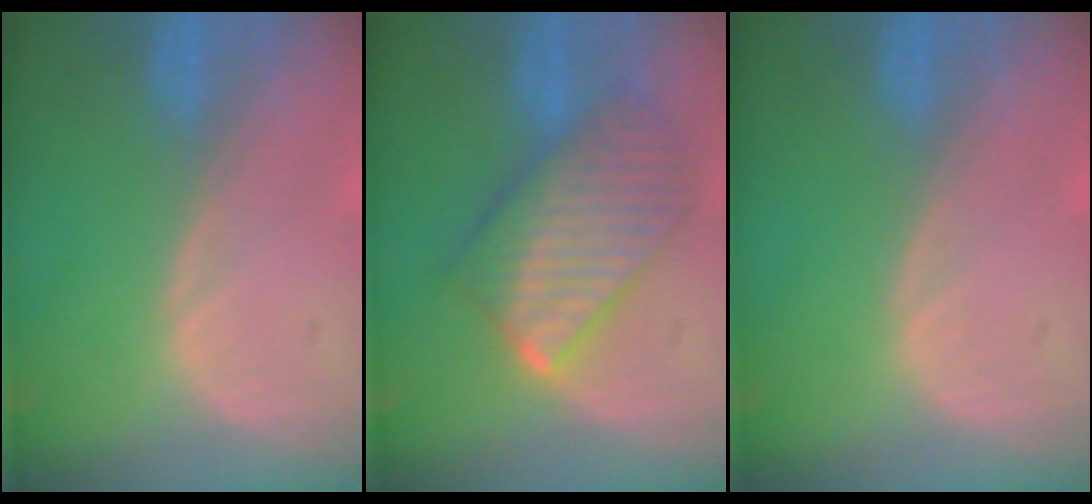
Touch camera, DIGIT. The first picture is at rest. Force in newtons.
{"total": 9.6, "press": 9.6, "slide": 0.9}
{"total": 0.0}